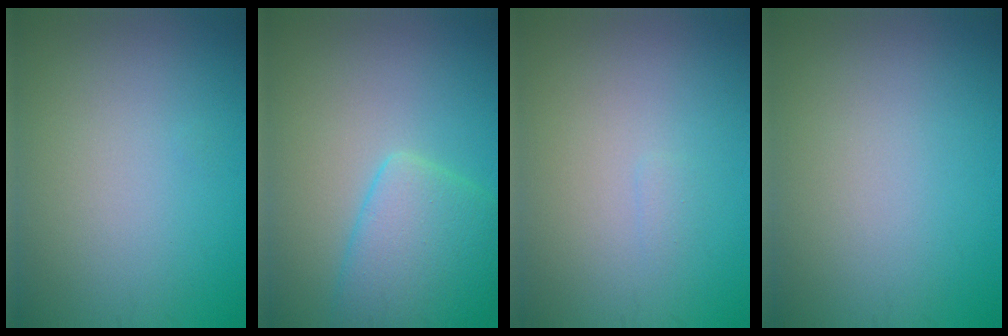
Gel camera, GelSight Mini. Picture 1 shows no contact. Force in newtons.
{"total": 5.7, "press": 5.7, "slide": 0.4}
{"total": 0.5, "press": 0.5, "slide": 0.1}
{"total": 0.0}